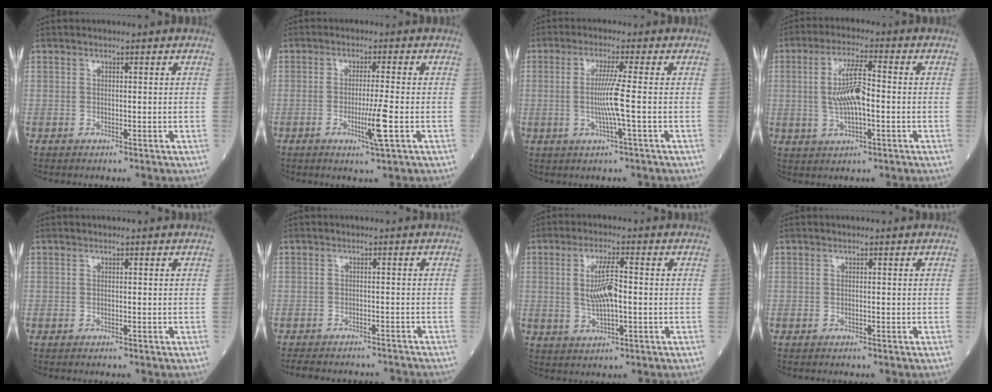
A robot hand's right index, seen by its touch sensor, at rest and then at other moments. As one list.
[{"total": 5.1, "force": [-1.5, -0.7, 4.8], "torque": [-0.087, -0.013, -0.028]}, {"total": 5.5, "force": [-0.6, -1.2, 5.3], "torque": [-0.109, -0.008, -0.013]}, {"total": 7.6, "force": [-0.2, 1.7, 7.4], "torque": [-0.149, 0.006, -0.004]}, {"total": 0.0}, {"total": 10.3, "force": [-9.3, 3.2, 2.9], "torque": [-0.051, 0.002, -0.113]}, {"total": 6.2, "force": [0.2, 1.2, 6.1], "torque": [-0.122, 0.003, 0.005]}, {"total": 0.0}]